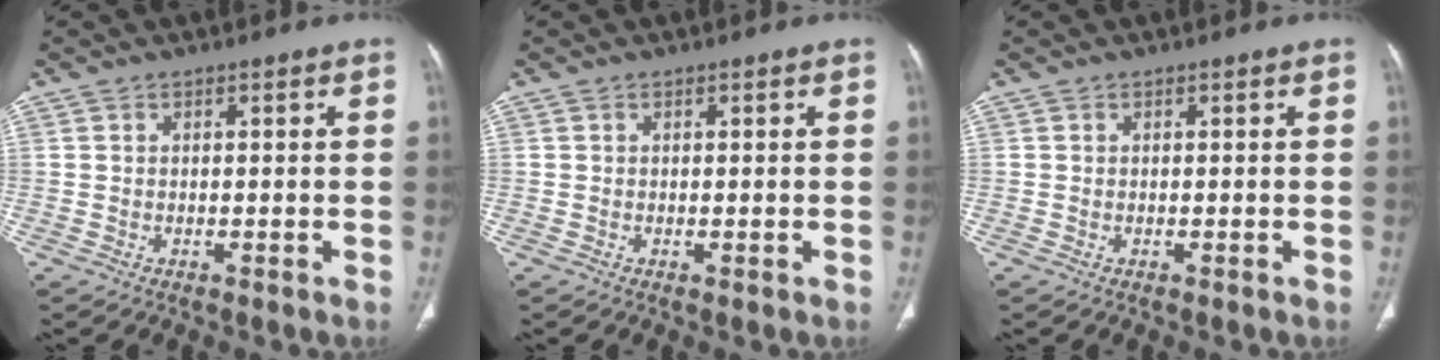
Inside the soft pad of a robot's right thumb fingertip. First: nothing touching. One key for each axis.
{"total": 0.0}
{"total": 0.0}